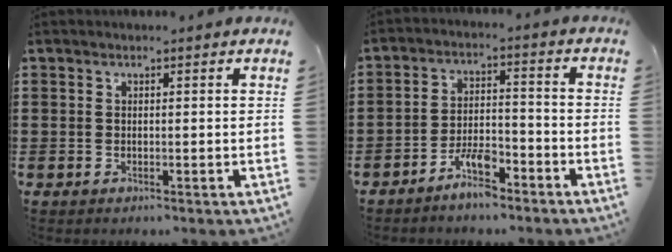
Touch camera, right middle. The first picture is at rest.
{"total": 5.6, "force": [-4.6, 1.4, 2.9], "torque": [-0.062, 0.007, -0.091]}